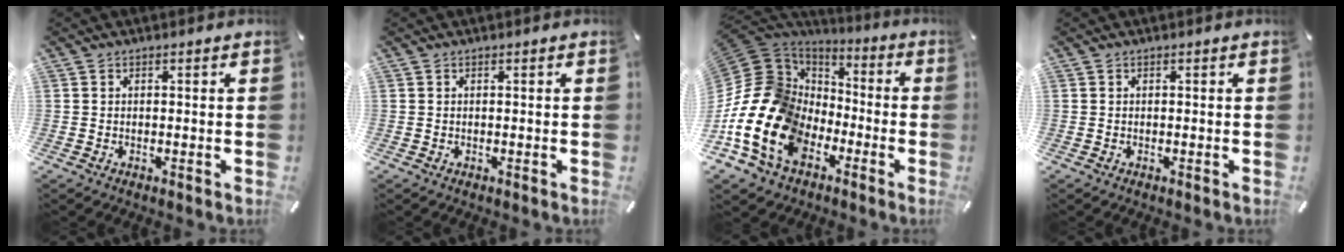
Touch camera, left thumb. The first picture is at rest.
{"total": 0.0}
{"total": 19.8, "force": [-7.0, 15.1, 10.6], "torque": [-0.249, 0.003, -0.116]}
{"total": 0.0}